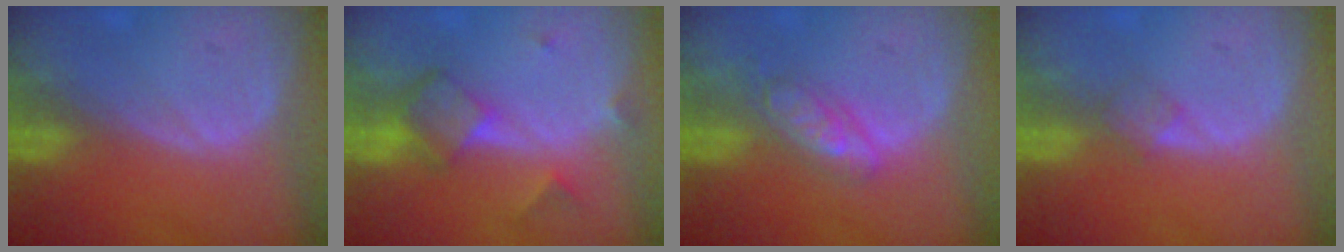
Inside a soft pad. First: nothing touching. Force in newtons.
{"total": 5.8, "press": 5.4, "slide": 2.2}
{"total": 4.6, "press": 4.5, "slide": 0.3}
{"total": 1.8, "press": 1.8, "slide": 0.2}